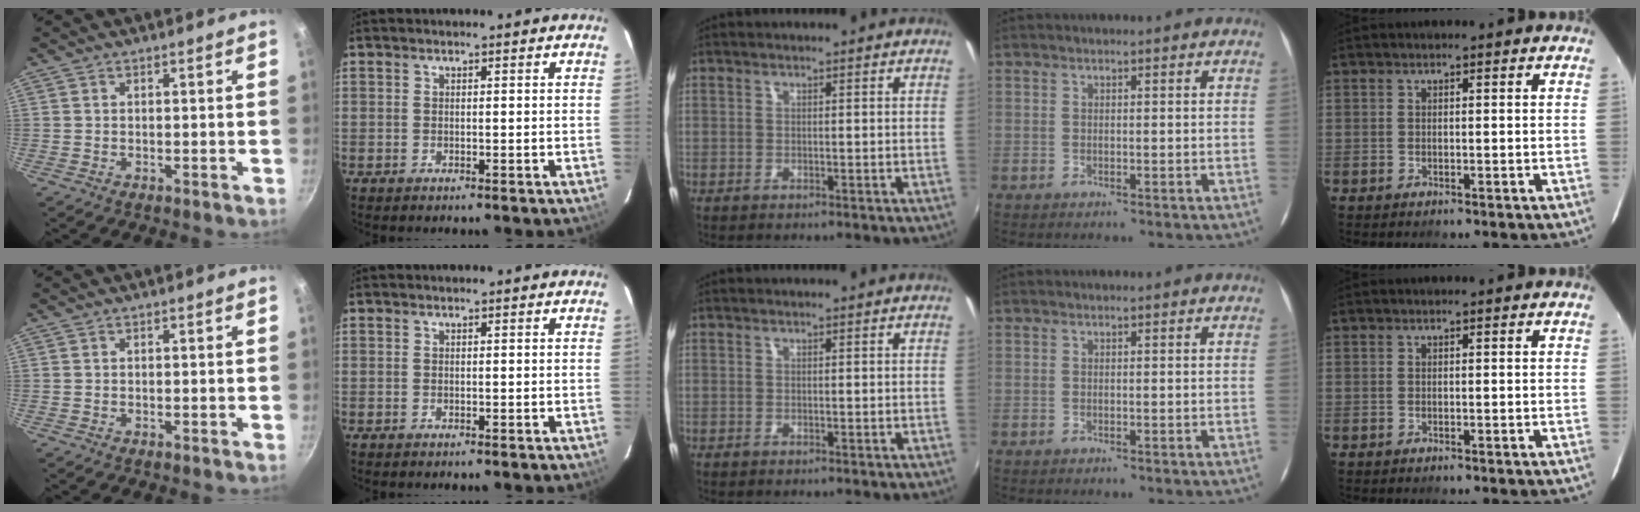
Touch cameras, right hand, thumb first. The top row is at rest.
{}